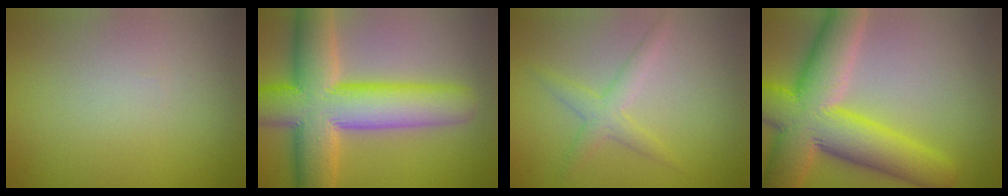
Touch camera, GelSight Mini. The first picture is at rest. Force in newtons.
{"total": 12.6, "press": 12.5, "slide": 0.7}
{"total": 2.2, "press": 2.2, "slide": 0.1}
{"total": 11.7, "press": 11.7, "slide": 0.7}